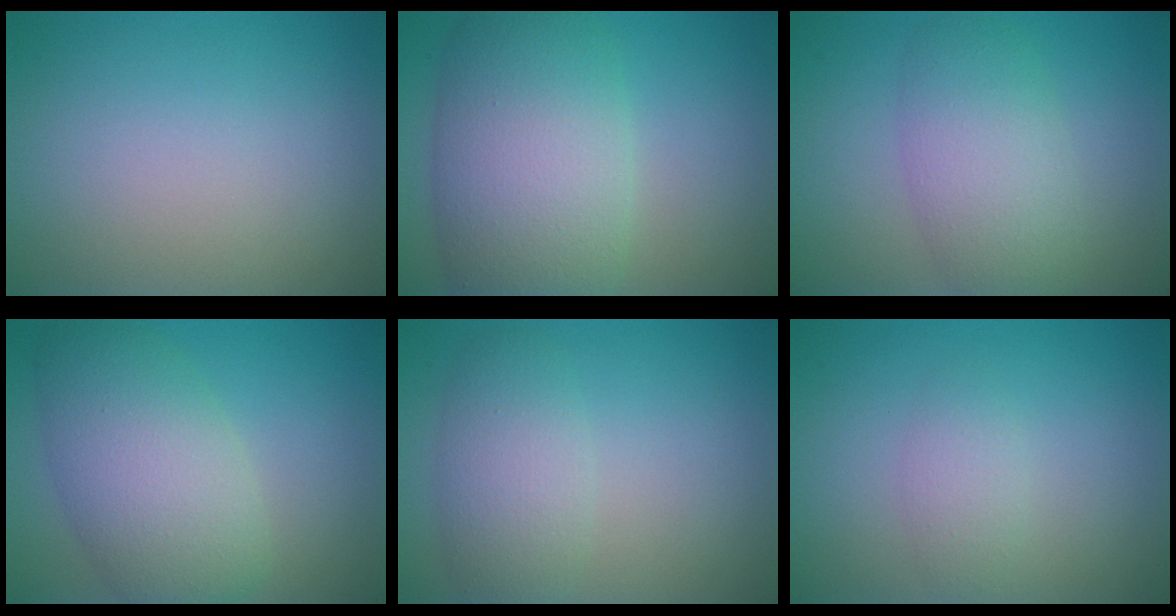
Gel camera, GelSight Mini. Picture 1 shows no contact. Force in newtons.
{"total": 10.2, "press": 10.2, "slide": 0.0}
{"total": 5.2, "press": 5.2, "slide": 0.1}
{"total": 7.5, "press": 7.5, "slide": 0.4}
{"total": 3.9, "press": 3.9, "slide": 0.1}
{"total": 1.6, "press": 1.6, "slide": 0.2}